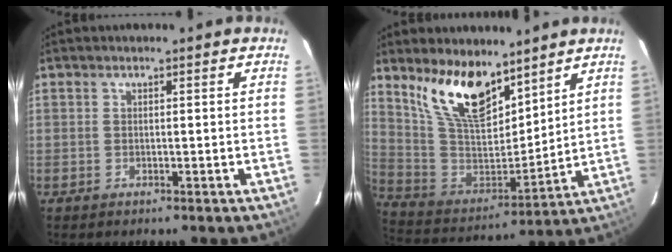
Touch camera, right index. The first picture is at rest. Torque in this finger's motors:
{"motor_torque": [0.45, 0.41, 0.55, 0.12]}